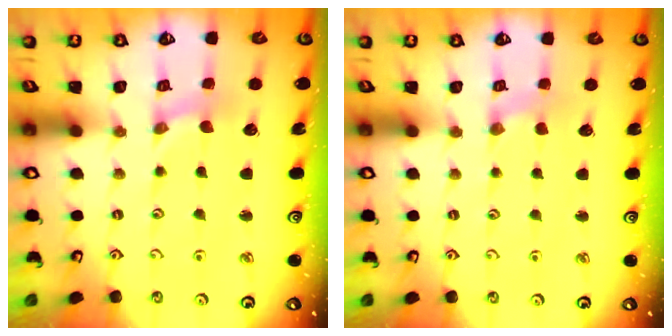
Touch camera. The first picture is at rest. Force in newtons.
{"total": 0.5, "press": 0.5, "slide": 0.1}